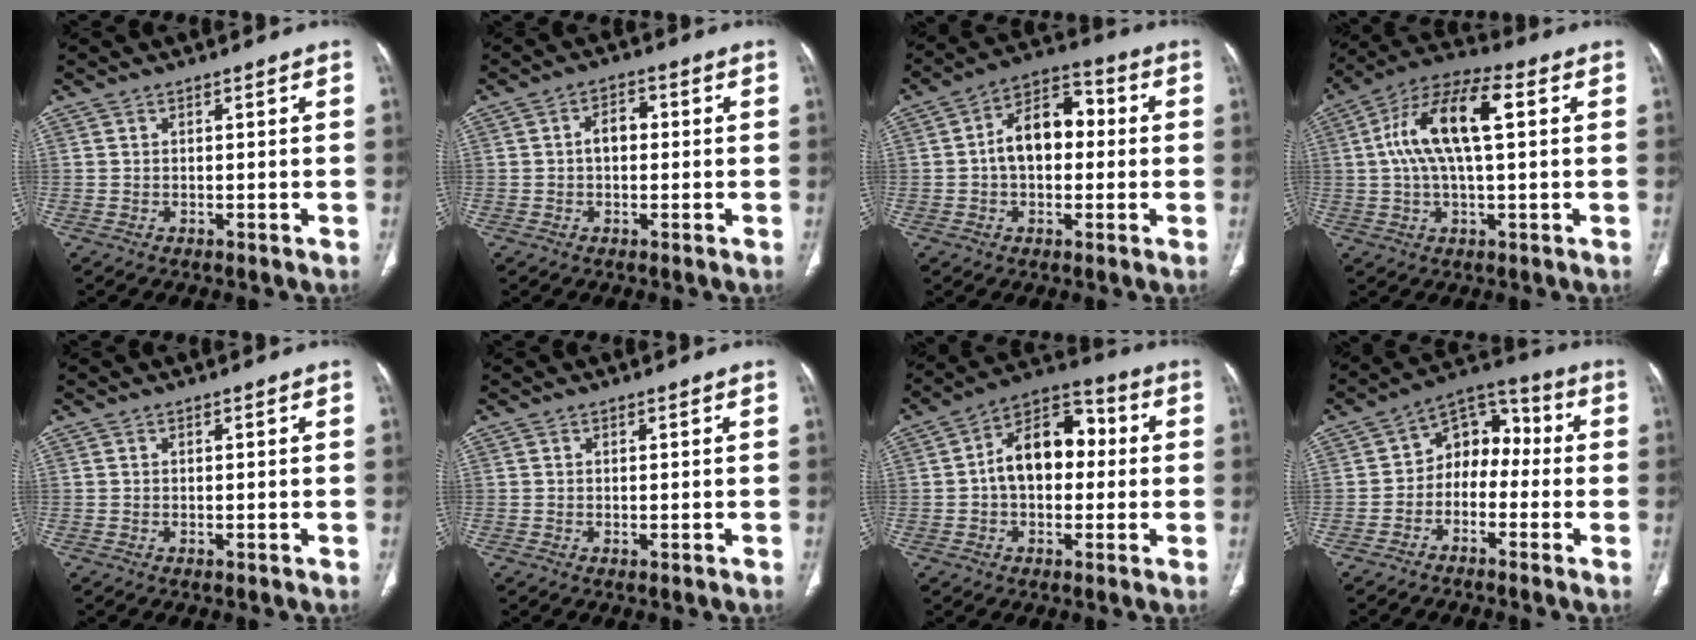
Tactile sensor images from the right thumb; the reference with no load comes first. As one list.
[{"total": 4.5, "force": [0.0, 3.0, 3.4], "torque": [-0.048, 0.017, -0.007]}, {"total": 11.6, "force": [0.4, 7.6, 8.8], "torque": [-0.120, 0.034, -0.003]}, {"total": 14.6, "force": [2.7, 5.7, 13.1], "torque": [-0.256, 0.033, 0.042]}, {"total": 0.0}, {"total": 0.5, "force": [-0.1, 0.2, 0.5], "torque": [-0.012, -0.004, 0.000]}, {"total": 13.7, "force": [0.8, 9.0, 10.3], "torque": [-0.133, 0.038, 0.001]}, {"total": 9.4, "force": [-1.7, 7.0, 6.0], "torque": [-0.053, 0.045, -0.048]}]